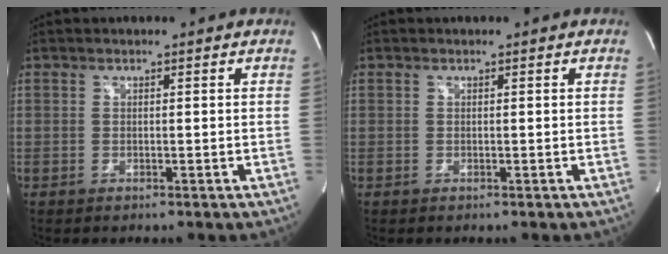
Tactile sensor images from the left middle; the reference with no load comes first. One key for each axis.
{"total": 0.0}